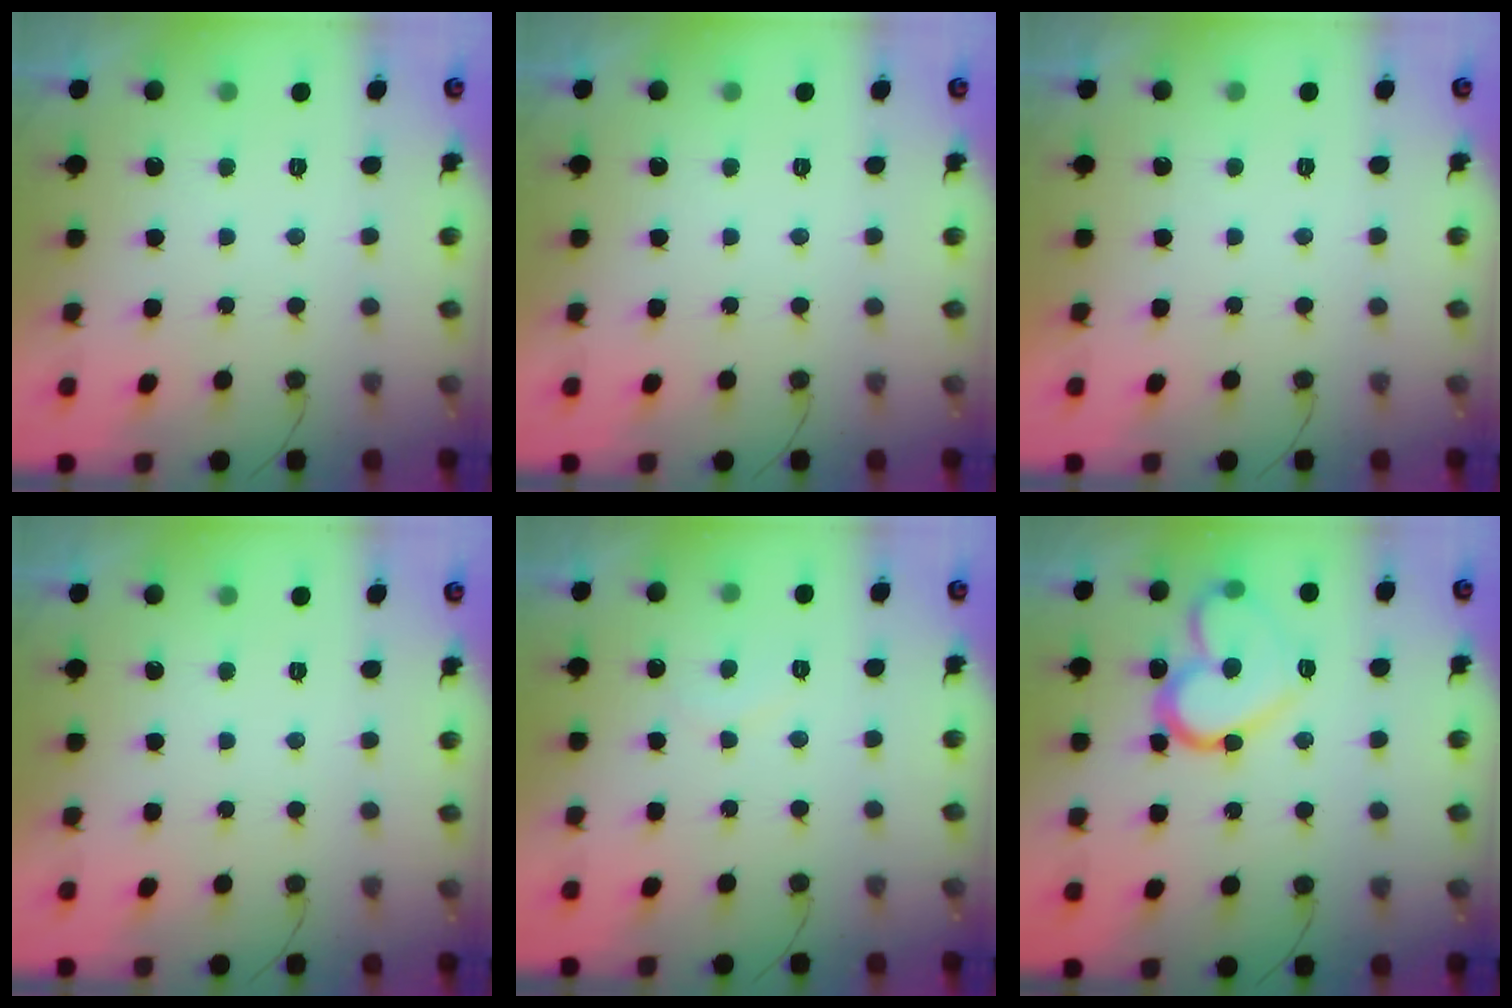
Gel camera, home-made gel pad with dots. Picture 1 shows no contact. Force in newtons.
{"total": 0.0}
{"total": 1.6, "press": 1.6, "slide": 0.0}
{"total": 0.0}
{"total": 4.9, "press": 4.8, "slide": 0.3}
{"total": 15.5, "press": 15.4, "slide": 1.6}